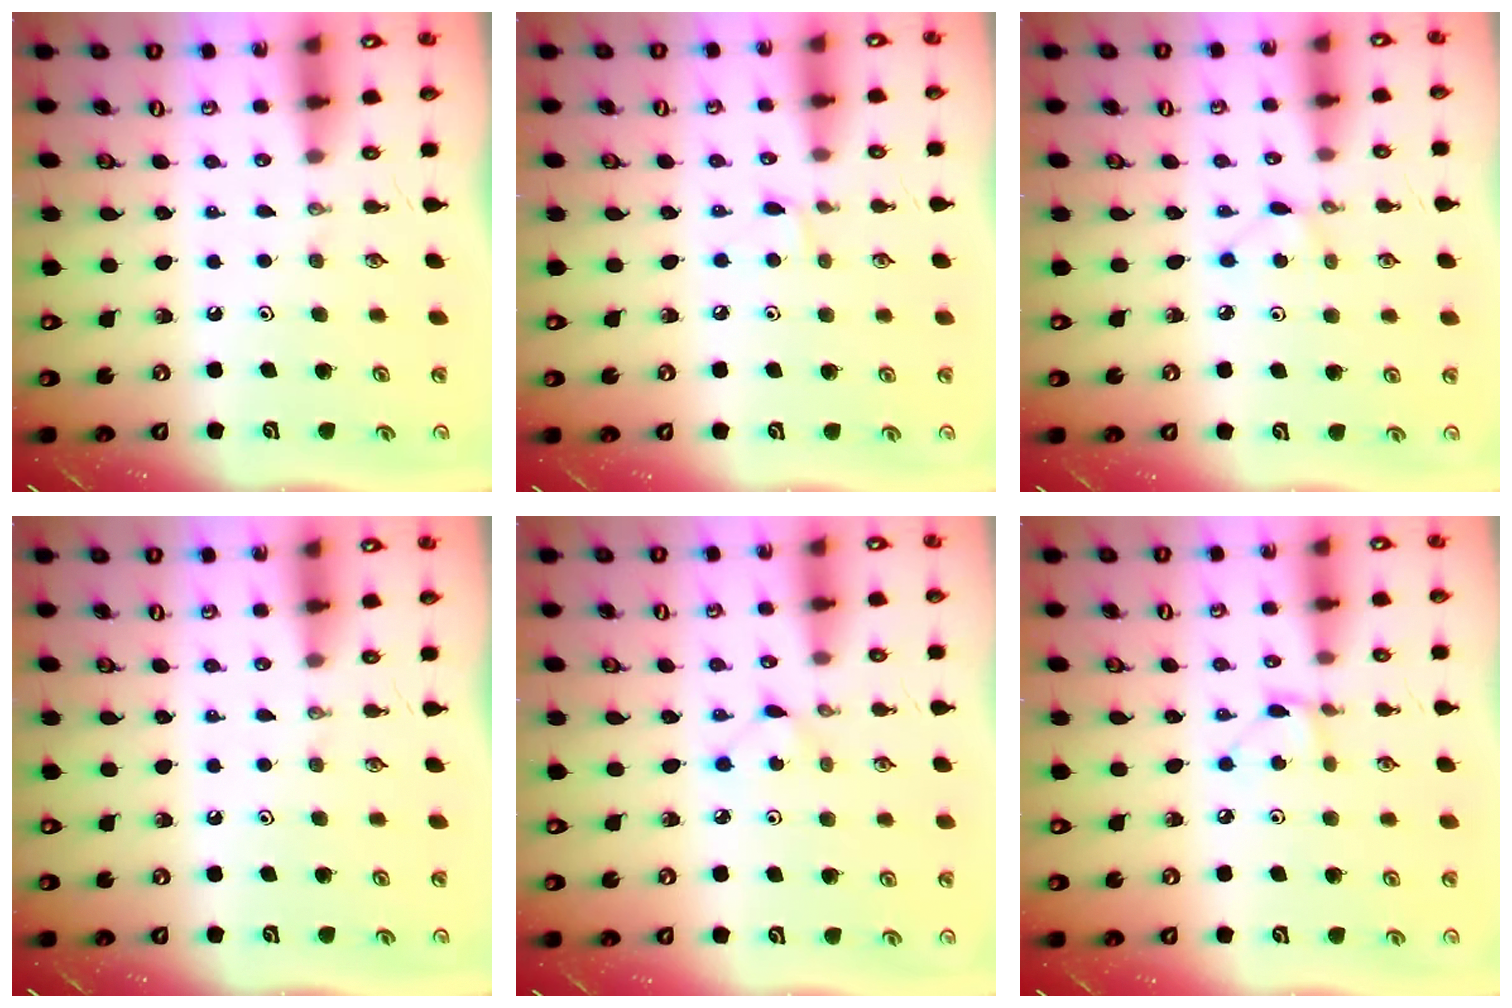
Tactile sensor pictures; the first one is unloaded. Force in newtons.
{"total": 4.3, "press": 4.2, "slide": 0.7}
{"total": 2.1, "press": 2.1, "slide": 0.3}
{"total": 0.0}
{"total": 2.7, "press": 2.7, "slide": 0.3}
{"total": 3.0, "press": 3.0, "slide": 0.2}